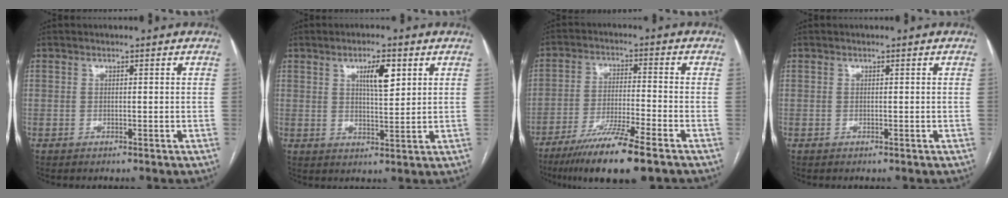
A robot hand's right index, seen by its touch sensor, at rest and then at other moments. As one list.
[{"total": 5.6, "force": [2.5, 1.4, 4.8], "torque": [-0.079, 0.002, 0.044]}, {"total": 11.8, "force": [-8.2, 0.3, 8.5], "torque": [-0.148, -0.031, -0.140]}, {"total": 0.0}]